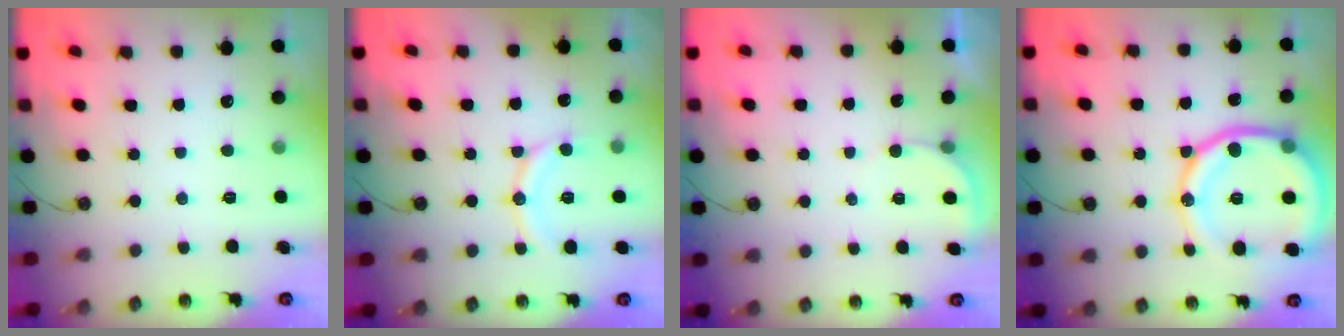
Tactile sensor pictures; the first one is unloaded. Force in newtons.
{"total": 12.2, "press": 12.1, "slide": 1.2}
{"total": 2.9, "press": 2.9, "slide": 0.2}
{"total": 19.3, "press": 19.2, "slide": 2.5}